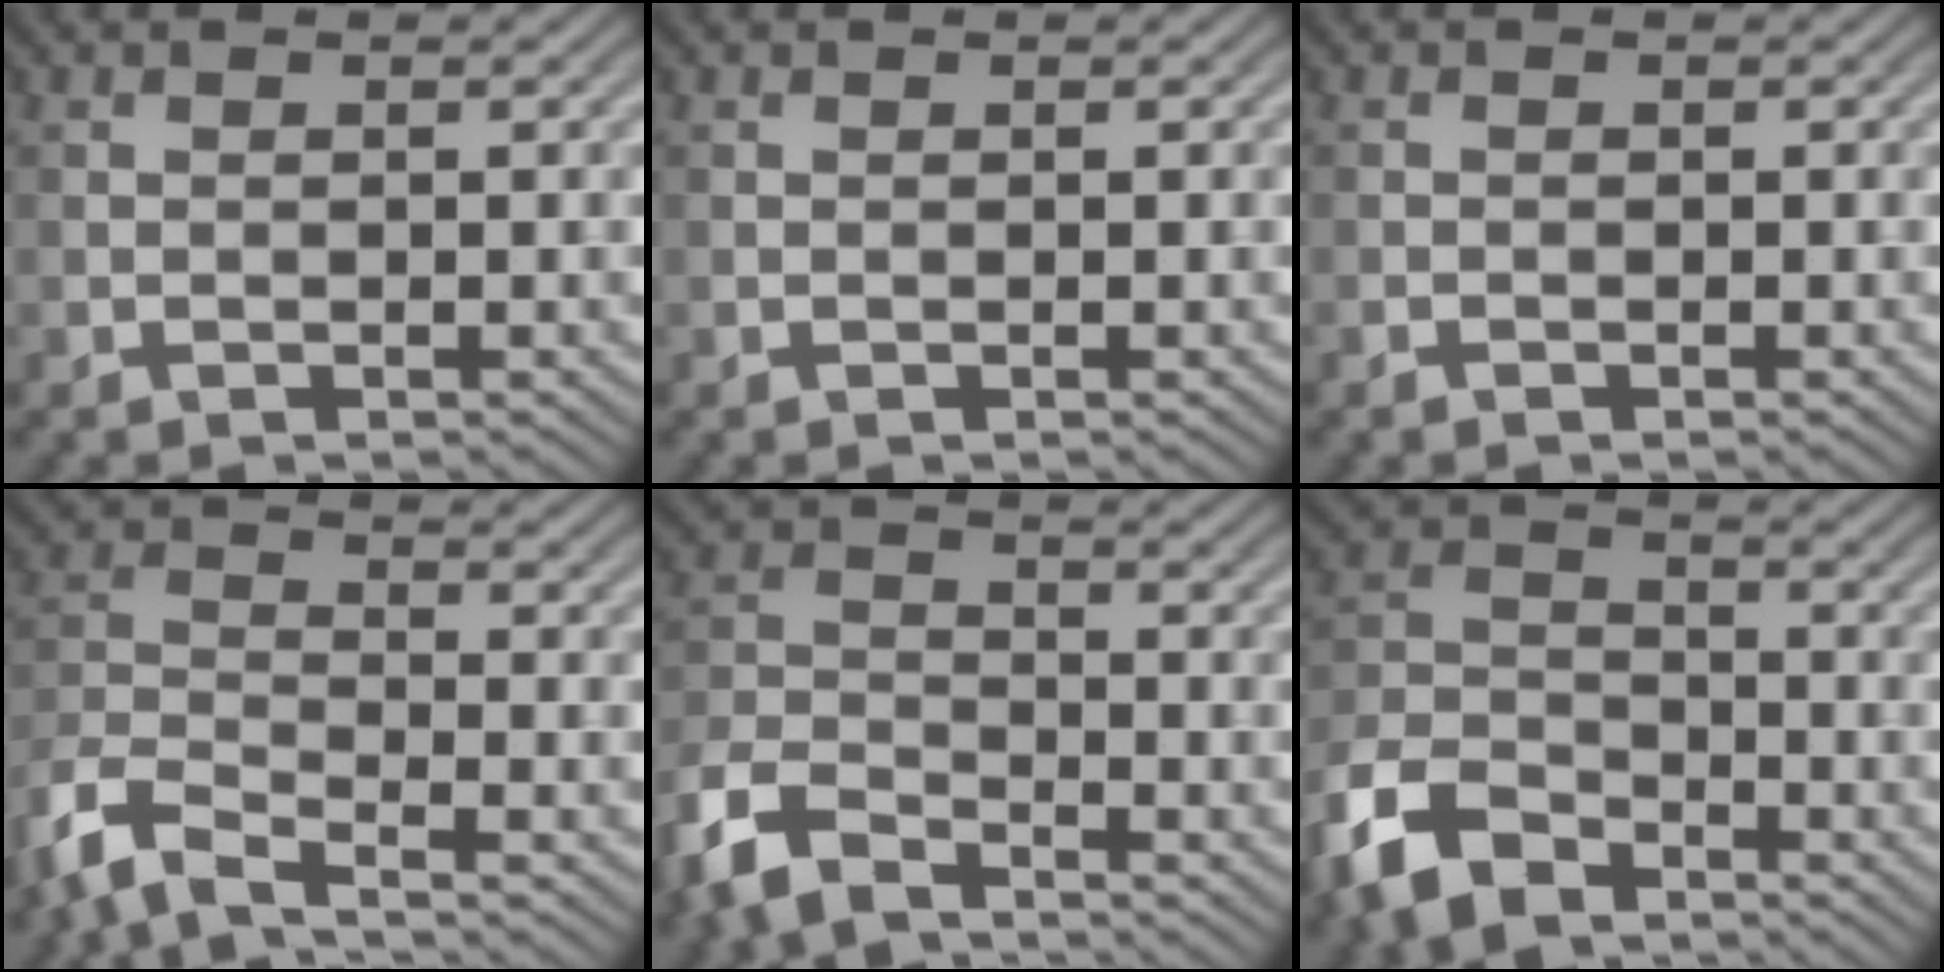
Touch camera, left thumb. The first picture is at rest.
{"total": 0.0}
{"total": 0.6, "force": [-0.5, 0.2, 0.2], "torque": [-0.002, -0.002, -0.009]}
{"total": 7.1, "force": [-5.6, 1.9, 4.0], "torque": [-0.094, -0.011, -0.125]}
{"total": 7.3, "force": [-5.6, 2.6, 3.7], "torque": [-0.084, -0.009, -0.132]}
{"total": 9.0, "force": [-6.3, 4.3, 4.7], "torque": [-0.110, -0.012, -0.143]}